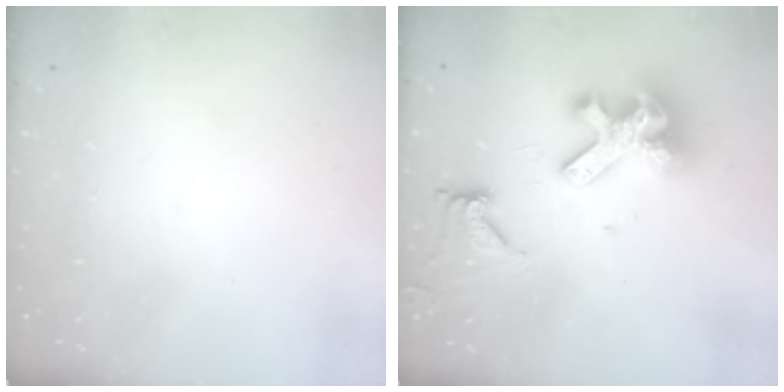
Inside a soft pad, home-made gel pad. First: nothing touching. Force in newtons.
{"total": 13.3, "press": 13.2, "slide": 1.6}